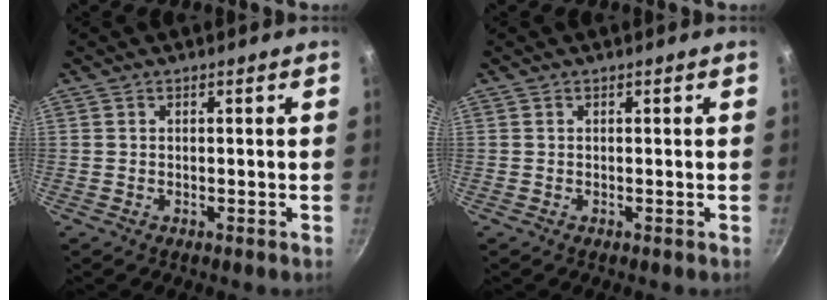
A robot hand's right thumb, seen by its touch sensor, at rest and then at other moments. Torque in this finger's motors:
{"motor_torque": [0.00, 0.00, 0.04, 0.02, 0.00]}